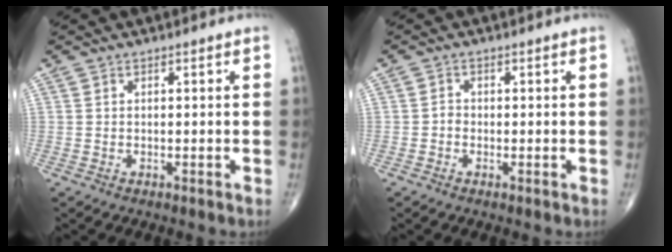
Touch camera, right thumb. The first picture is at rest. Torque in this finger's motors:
{"motor_torque": [0.28, -0.33, 0.13, 0.00, 0.07]}